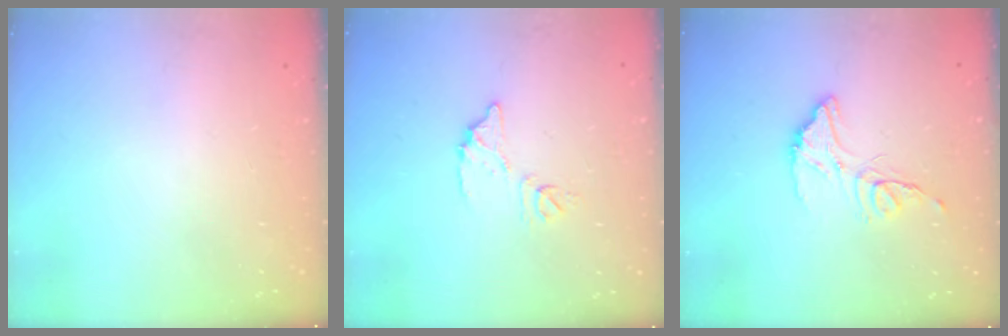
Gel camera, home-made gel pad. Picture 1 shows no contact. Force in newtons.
{"total": 8.5, "press": 8.4, "slide": 0.3}
{"total": 12.8, "press": 12.7, "slide": 0.8}